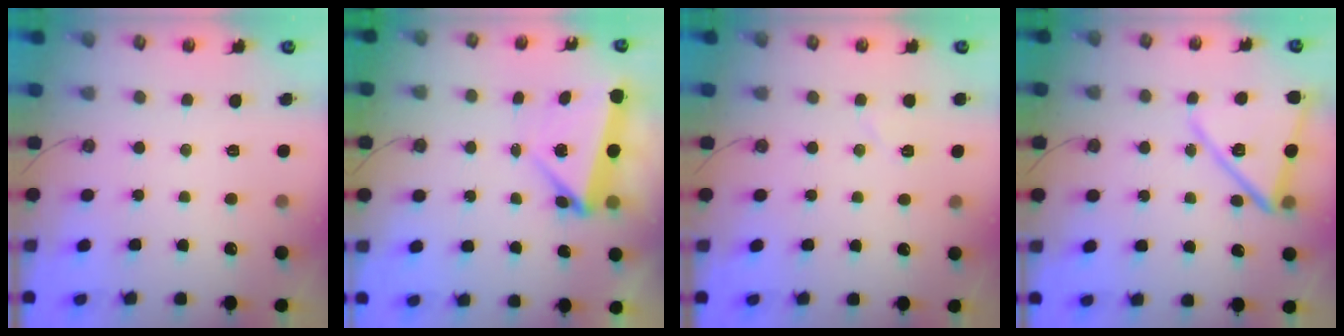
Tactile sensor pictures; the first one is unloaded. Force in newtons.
{"total": 5.5, "press": 5.4, "slide": 0.9}
{"total": 4.2, "press": 3.9, "slide": 1.7}
{"total": 14.2, "press": 14.1, "slide": 1.2}